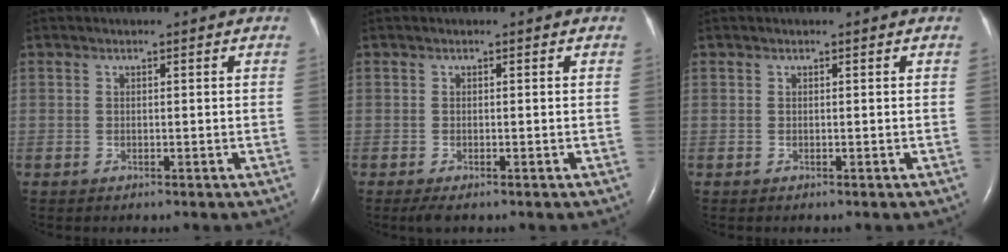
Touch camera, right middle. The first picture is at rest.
{"total": 1.6, "force": [-1.0, 0.4, 1.1], "torque": [-0.026, -0.006, -0.017]}
{"total": 0.0}